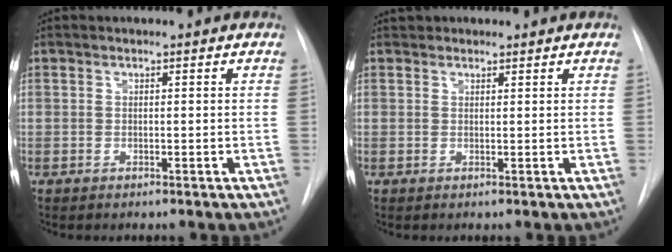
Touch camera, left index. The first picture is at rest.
{"total": 1.5, "force": [1.3, 0.7, 0.0], "torque": [0.003, 0.016, 0.020]}